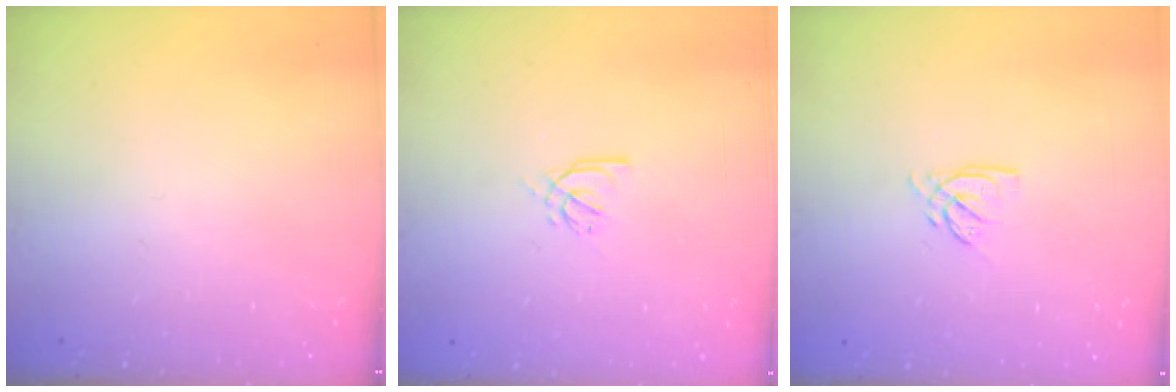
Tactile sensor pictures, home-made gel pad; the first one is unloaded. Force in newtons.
{"total": 2.4, "press": 2.4, "slide": 0.5}
{"total": 2.8, "press": 2.8, "slide": 0.1}